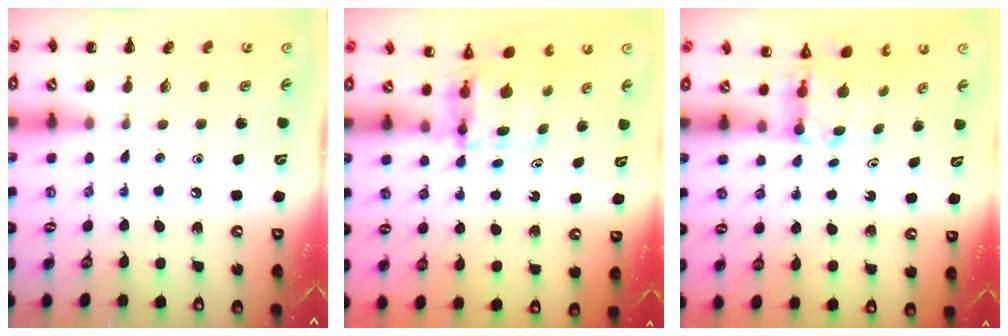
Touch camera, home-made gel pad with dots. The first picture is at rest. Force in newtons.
{"total": 3.9, "press": 3.9, "slide": 0.3}
{"total": 5.1, "press": 5.1, "slide": 0.5}